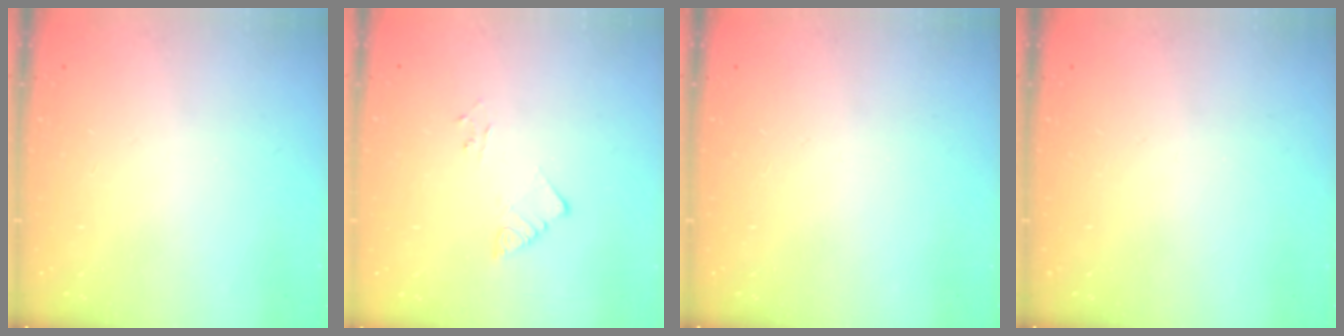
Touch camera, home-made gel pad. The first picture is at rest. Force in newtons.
{"total": 2.2, "press": 2.2, "slide": 0.2}
{"total": 0.0}
{"total": 0.0}